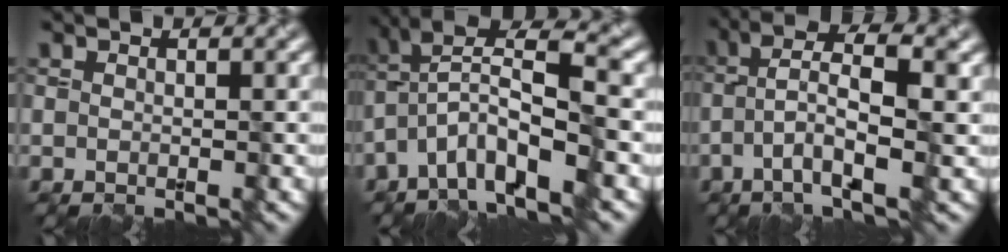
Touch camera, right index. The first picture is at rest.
{"total": 7.4, "force": [-2.6, 2.2, 6.5], "torque": [-0.118, 0.022, -0.054]}
{"total": 5.3, "force": [-1.0, 1.0, 5.1], "torque": [-0.098, 0.019, -0.026]}